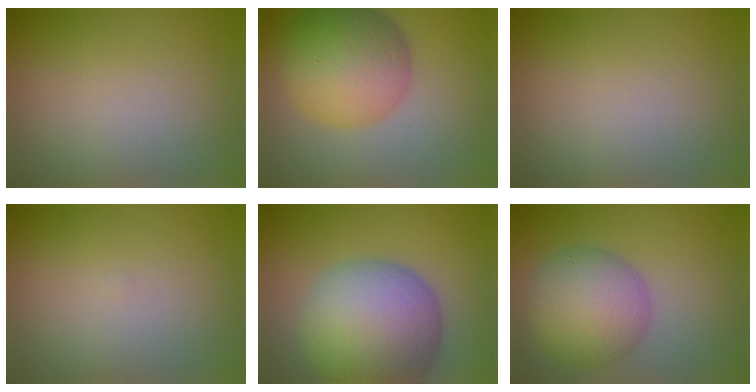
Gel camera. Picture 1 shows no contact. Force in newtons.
{"total": 9.0, "press": 9.0, "slide": 0.3}
{"total": 0.0}
{"total": 0.0}
{"total": 13.3, "press": 13.3, "slide": 0.7}
{"total": 7.9, "press": 7.9, "slide": 0.1}